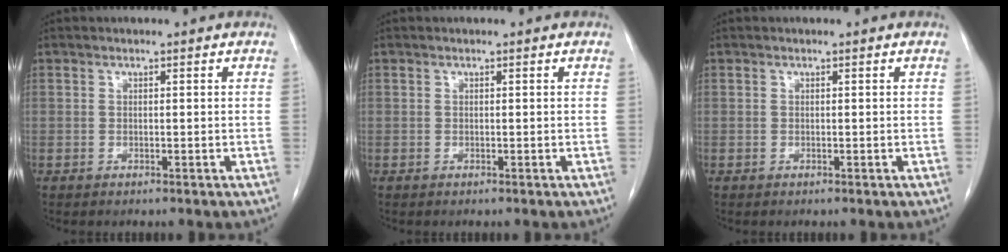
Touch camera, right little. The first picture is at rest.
{"total": 0.0}
{"total": 0.0}